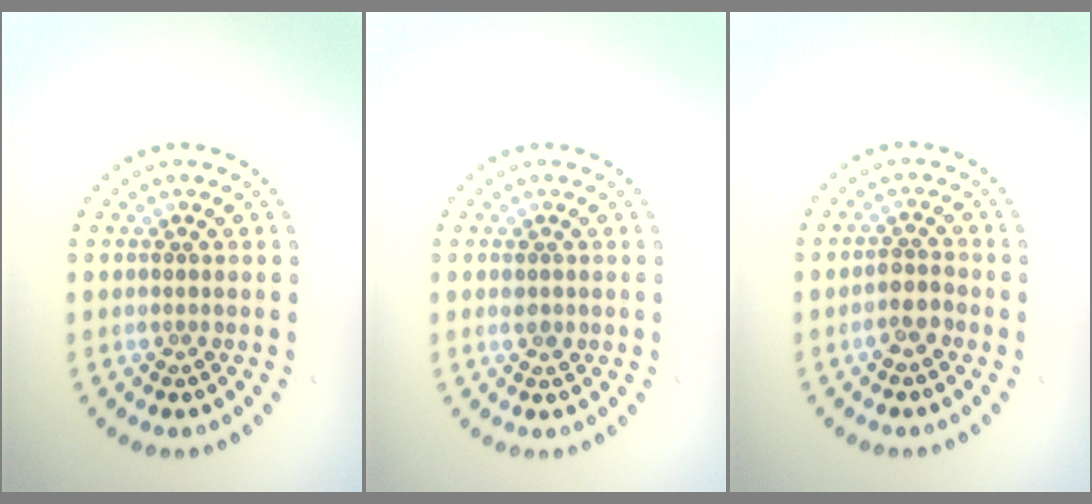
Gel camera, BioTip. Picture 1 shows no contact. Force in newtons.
{"total": 0.9, "press": 0.9, "slide": 0.3}
{"total": 2.0, "press": 1.8, "slide": 0.7}